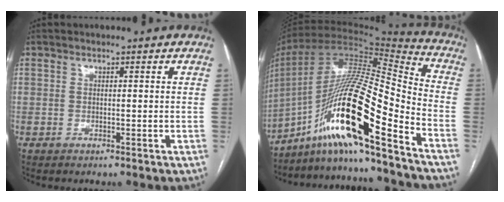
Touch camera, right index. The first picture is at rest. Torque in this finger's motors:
{"motor_torque": [1.15, -0.99, 0.58, 0.15]}